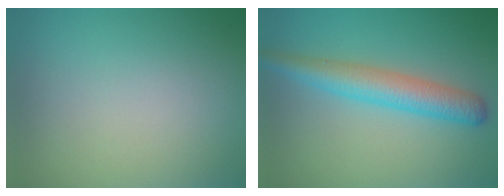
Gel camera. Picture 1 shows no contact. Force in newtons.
{"total": 4.1, "press": 4.1, "slide": 0.2}